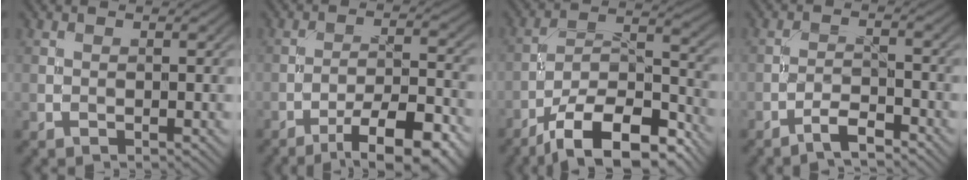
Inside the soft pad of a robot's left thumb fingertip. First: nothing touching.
{"total": 10.9, "force": [-7.3, 2.8, 7.6], "torque": [-0.127, -0.004, -0.107]}
{"total": 15.1, "force": [-10.6, 5.4, 9.3], "torque": [-0.172, -0.015, -0.182]}
{"total": 3.3, "force": [-2.8, 0.5, 1.8], "torque": [-0.036, 0.005, -0.058]}